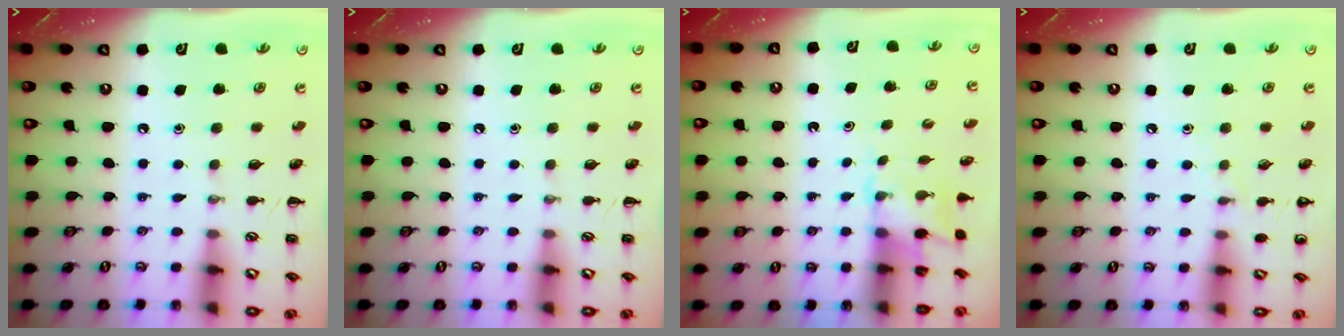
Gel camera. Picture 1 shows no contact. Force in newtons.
{"total": 0.0}
{"total": 2.6, "press": 2.5, "slide": 0.6}
{"total": 4.0, "press": 3.7, "slide": 1.5}